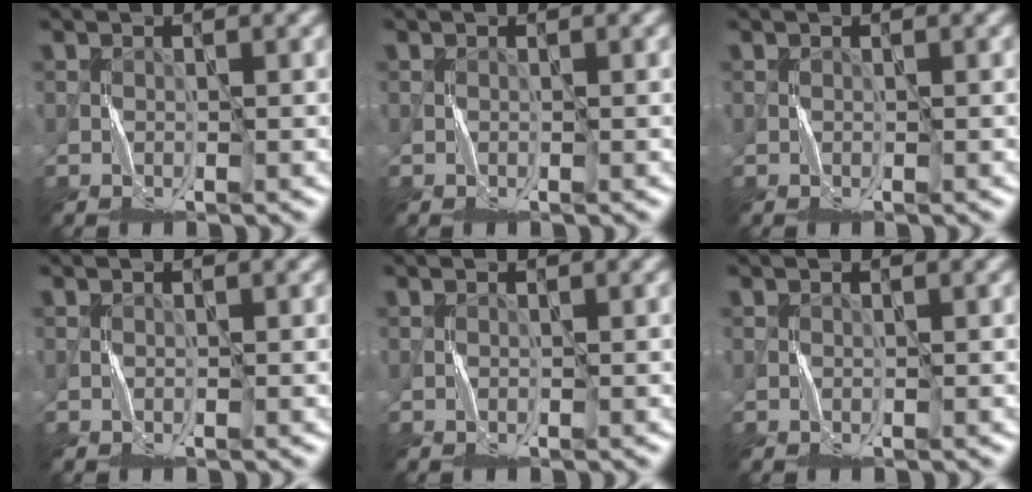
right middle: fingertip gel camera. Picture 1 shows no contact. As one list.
[{"total": 0.0}, {"total": 0.0}, {"total": 0.0}, {"total": 0.0}, {"total": 0.0}]